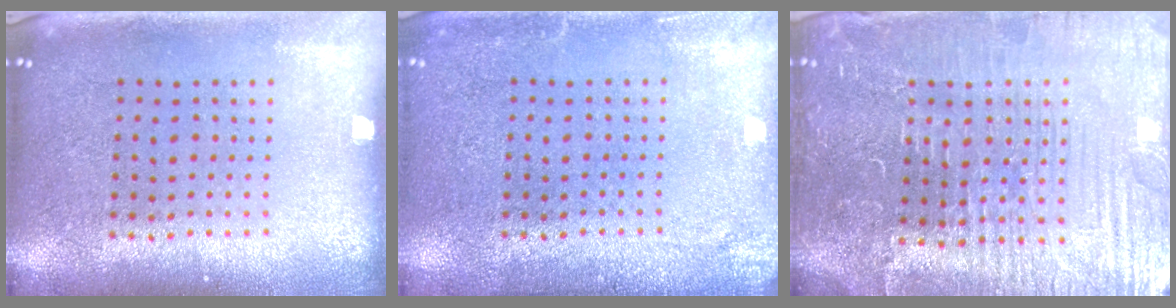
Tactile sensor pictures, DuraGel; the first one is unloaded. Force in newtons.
{"total": 2.0, "press": 1.9, "slide": 0.1}
{"total": 5.4, "press": 5.0, "slide": 1.9}